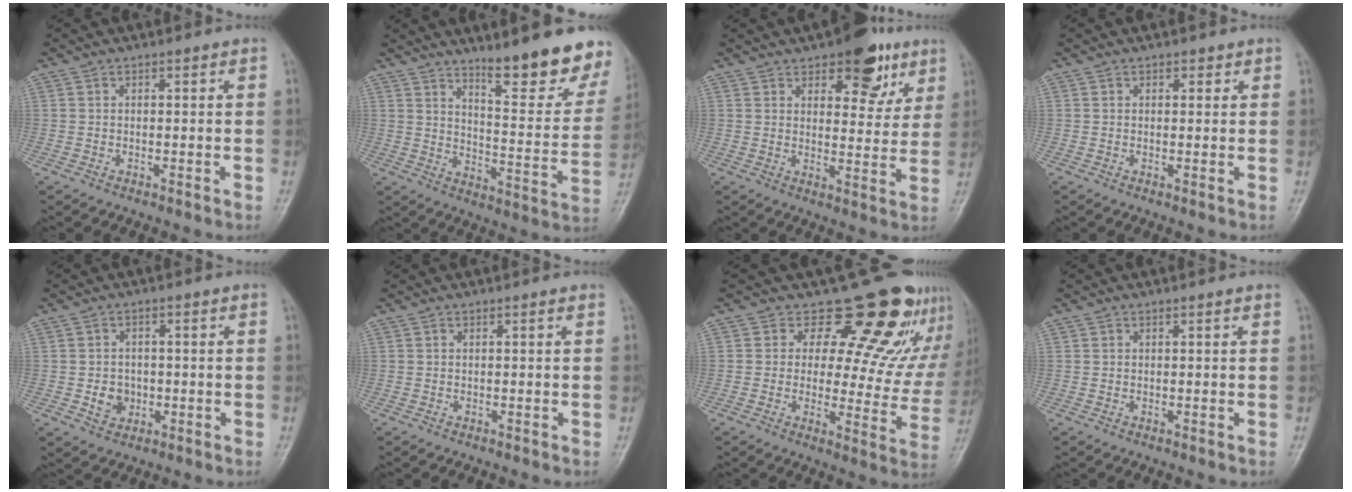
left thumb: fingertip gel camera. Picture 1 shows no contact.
{"total": 17.1, "force": [12.4, 3.7, 11.1], "torque": [-0.107, -0.096, 0.179]}
{"total": 12.1, "force": [6.9, 6.0, 7.9], "torque": [-0.057, -0.029, 0.091]}
{"total": 1.4, "force": [0.8, 1.0, 0.6], "torque": [0.008, -0.003, 0.006]}
{"total": 4.3, "force": [-0.9, 3.7, 1.9], "torque": [-0.010, 0.005, -0.012]}
{"total": 0.0}
{"total": 17.7, "force": [14.0, 8.1, 7.2], "torque": [-0.025, -0.095, 0.156]}
{"total": 0.0}